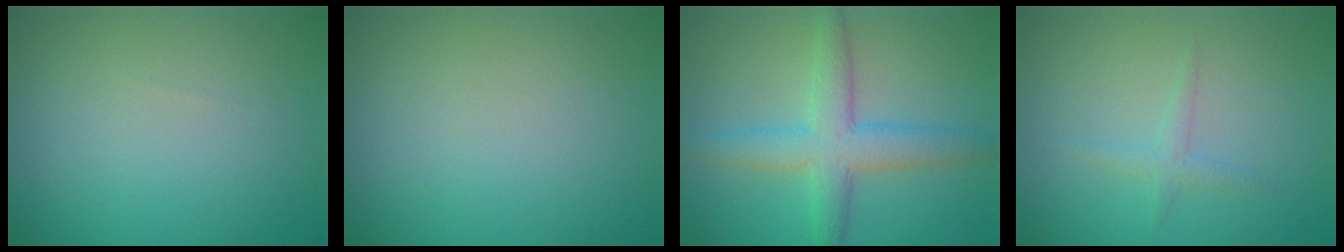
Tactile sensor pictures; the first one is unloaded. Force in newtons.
{"total": 0.0}
{"total": 4.8, "press": 4.8, "slide": 0.1}
{"total": 1.2, "press": 1.2, "slide": 0.1}